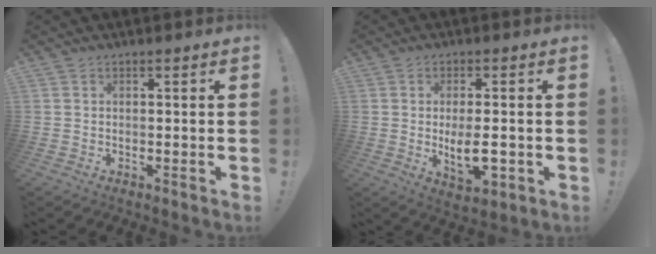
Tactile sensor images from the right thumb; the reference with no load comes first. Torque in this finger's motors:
{"motor_torque": [0.15, 0.39, 0.37, 0.25, 0.02]}